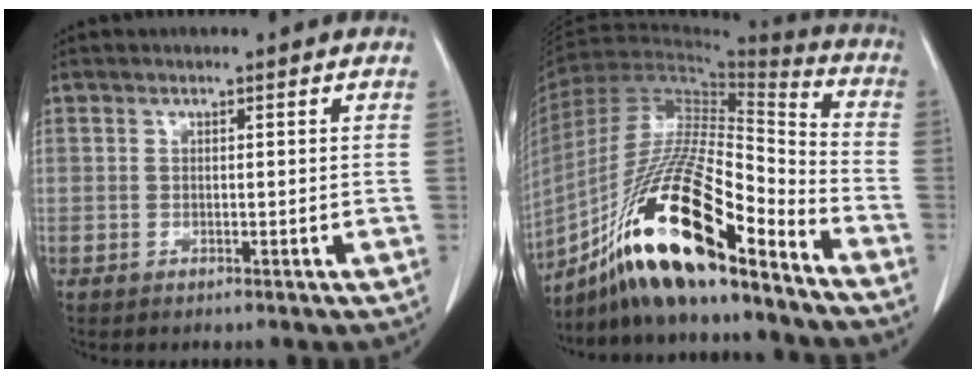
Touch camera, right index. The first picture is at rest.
{"total": 21.0, "force": [-13.6, 3.2, 15.7], "torque": [-0.315, -0.015, -0.243]}